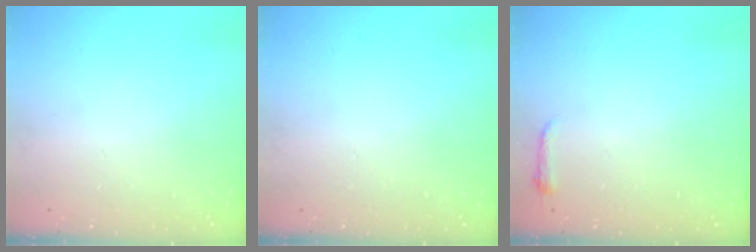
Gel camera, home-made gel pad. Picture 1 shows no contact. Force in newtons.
{"total": 0.0}
{"total": 3.0, "press": 2.9, "slide": 0.6}